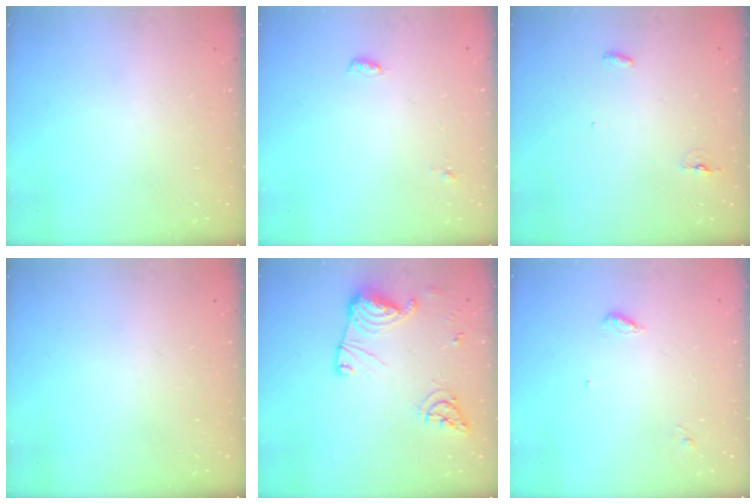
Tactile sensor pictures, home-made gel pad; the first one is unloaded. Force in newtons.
{"total": 5.0, "press": 4.1, "slide": 2.8}
{"total": 7.4, "press": 4.4, "slide": 6.0}
{"total": 0.0}
{"total": 15.0, "press": 14.9, "slide": 1.5}
{"total": 4.0, "press": 4.0, "slide": 0.4}